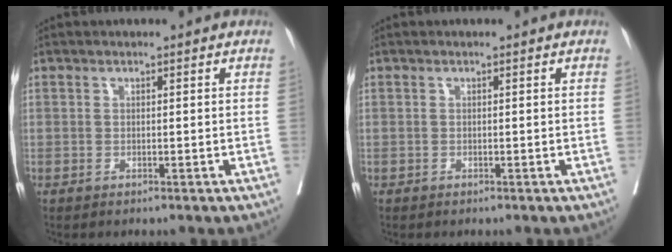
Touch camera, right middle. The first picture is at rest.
{"total": 0.0}